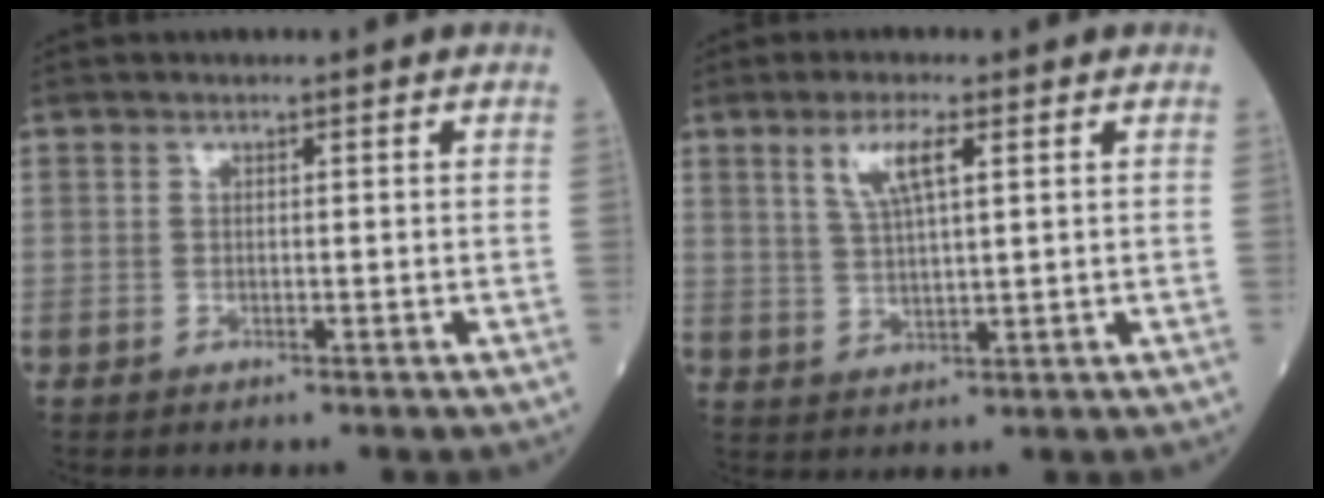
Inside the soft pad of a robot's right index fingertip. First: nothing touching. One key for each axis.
{"total": 5.5, "fx": 2.6, "fy": 0.9, "fz": 4.8, "tx": -0.099, "ty": 0.003, "tz": 0.052}